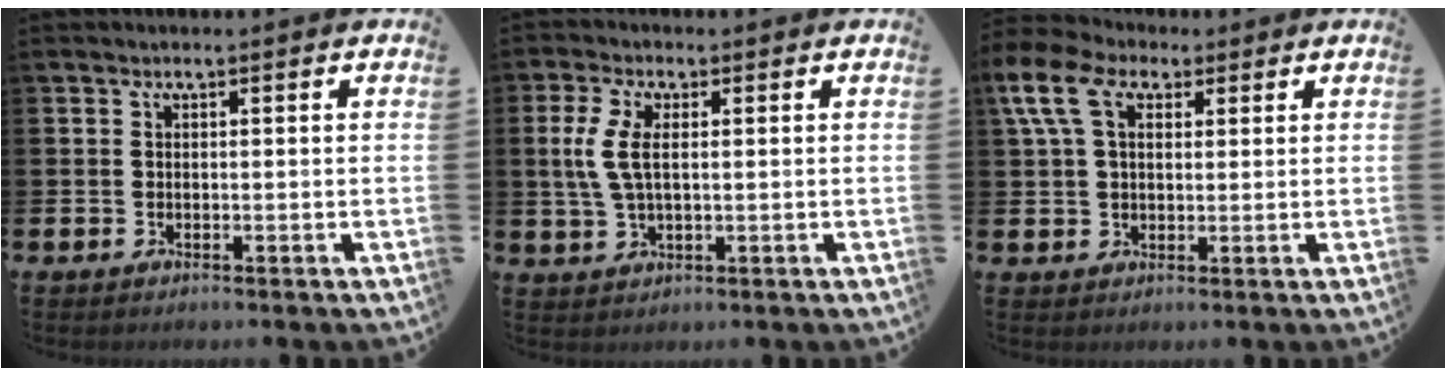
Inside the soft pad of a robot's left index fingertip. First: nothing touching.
{"total": 5.2, "force": [1.4, 2.4, 4.4], "torque": [-0.108, 0.010, 0.022]}
{"total": 7.6, "force": [4.5, 4.6, 3.9], "torque": [-0.097, 0.001, 0.084]}